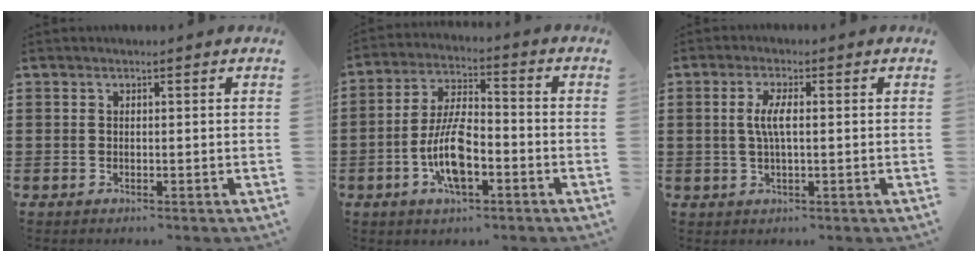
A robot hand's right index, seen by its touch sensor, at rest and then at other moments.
{"total": 9.8, "force": [-3.1, 3.8, 8.5], "torque": [-0.187, -0.004, -0.062]}
{"total": 3.8, "force": [0.0, 0.8, 3.7], "torque": [-0.076, -0.003, -0.004]}